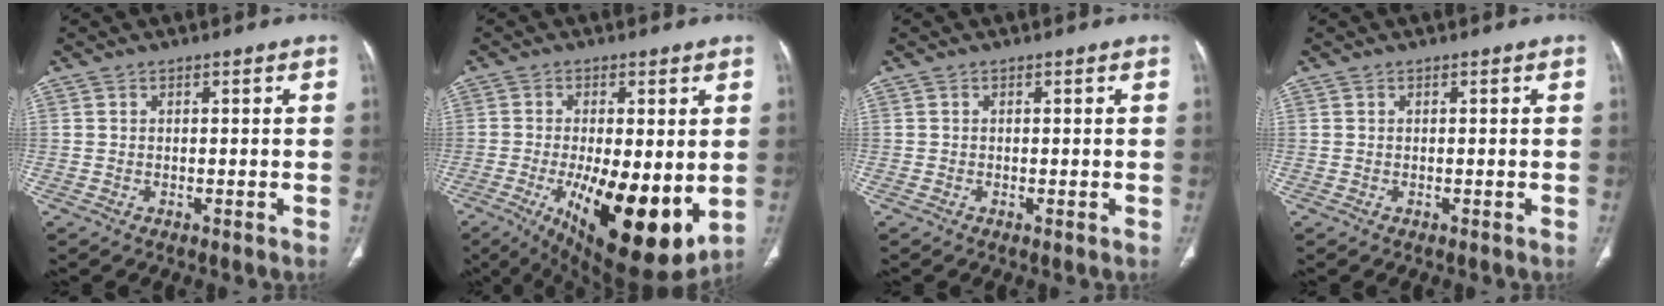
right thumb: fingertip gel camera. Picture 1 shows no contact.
{"total": 19.2, "force": [-4.1, 6.8, 17.5], "torque": [-0.248, -0.035, -0.041]}
{"total": 0.0}
{"total": 0.0}